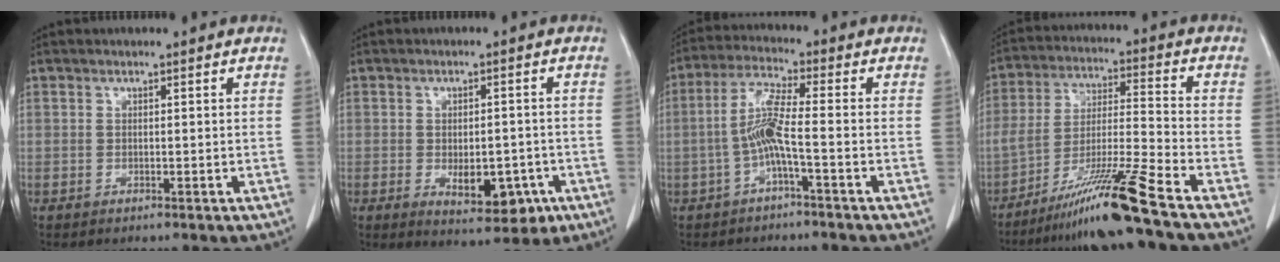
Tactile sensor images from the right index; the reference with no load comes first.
{"total": 7.9, "force": [-2.6, 3.8, 6.4], "torque": [-0.084, -0.005, -0.023]}
{"total": 6.4, "force": [-1.7, -0.2, 6.1], "torque": [-0.128, 0.009, -0.035]}
{"total": 13.0, "force": [-9.6, -2.2, 8.5], "torque": [-0.157, -0.021, -0.172]}